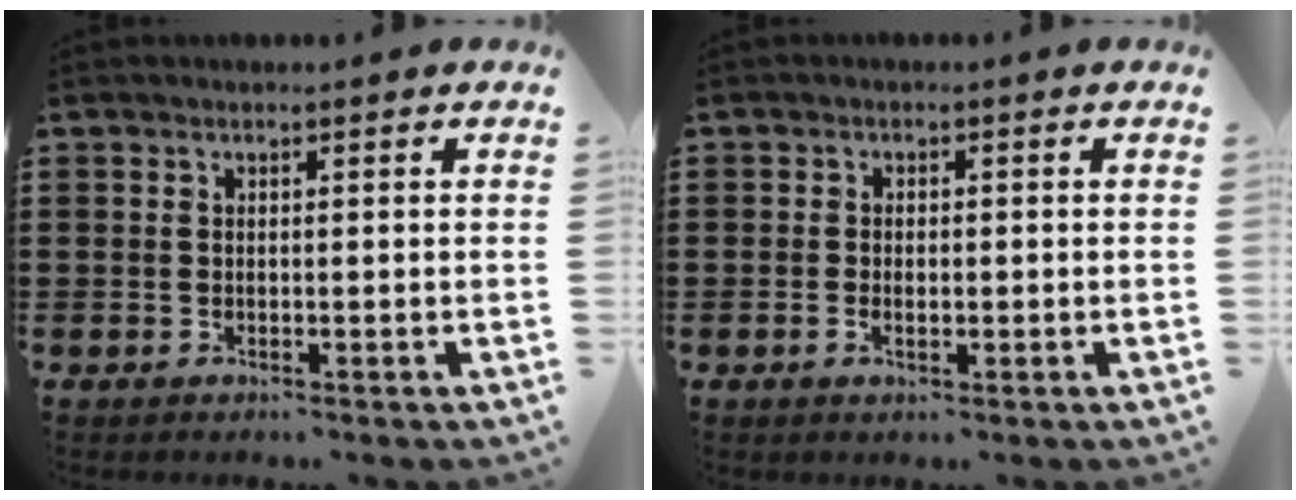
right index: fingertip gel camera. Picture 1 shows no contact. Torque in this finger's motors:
{"motor_torque": [-0.86, 1.20, -0.01, -0.01]}